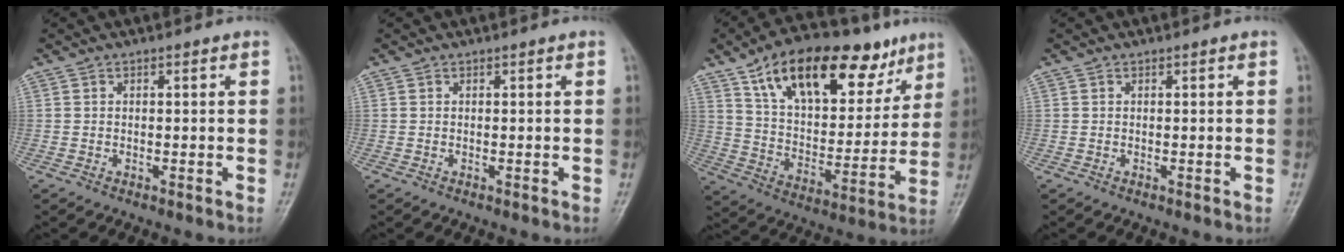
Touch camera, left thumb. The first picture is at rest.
{"total": 0.0}
{"total": 25.0, "force": [14.3, 12.4, 16.3], "torque": [-0.218, -0.027, 0.239]}
{"total": 0.0}